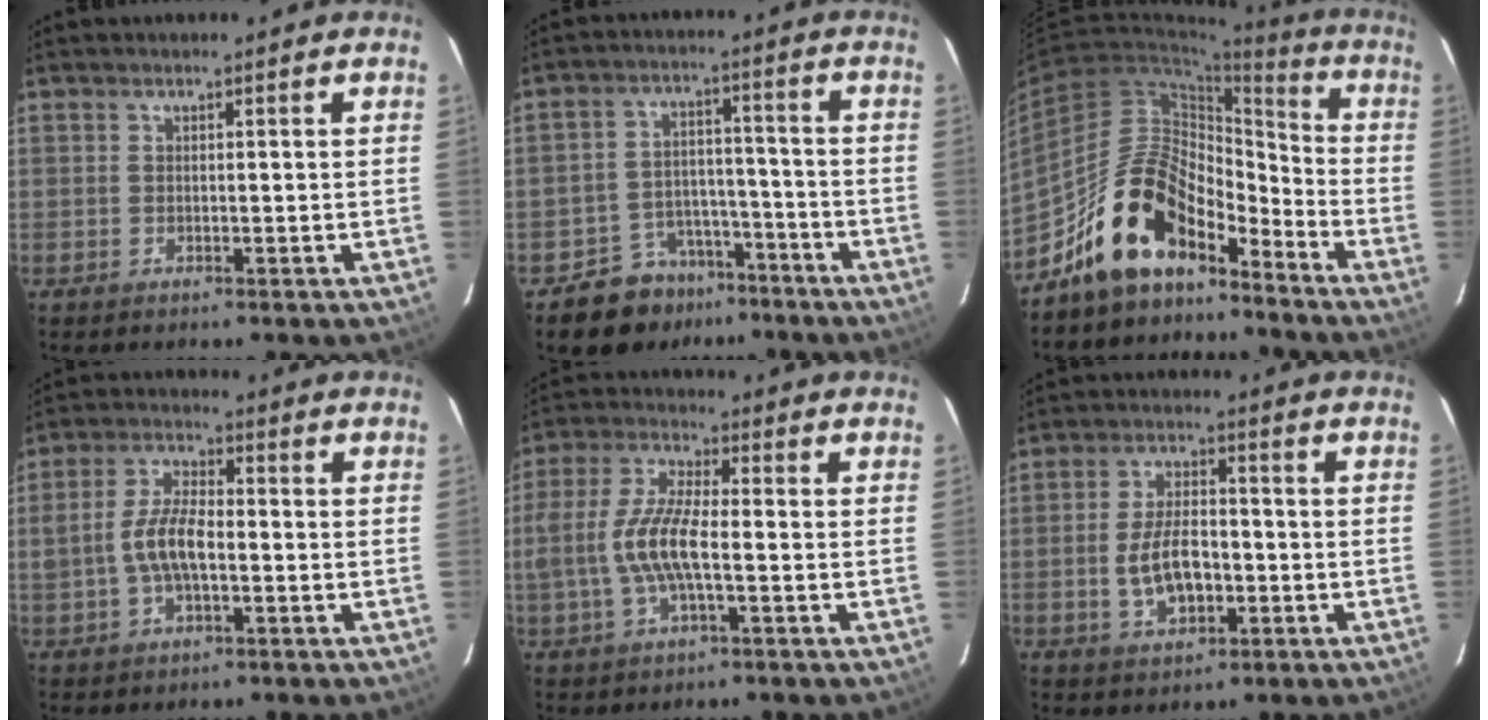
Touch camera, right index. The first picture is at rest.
{"total": 9.1, "force": [-6.7, 6.0, 1.3], "torque": [-0.034, 0.033, -0.092]}
{"total": 14.8, "force": [-11.5, 6.4, 6.6], "torque": [-0.124, 0.038, -0.203]}
{"total": 7.7, "force": [-1.4, 3.4, 6.8], "torque": [-0.136, 0.009, -0.024]}
{"total": 10.7, "force": [-2.0, 3.3, 10.0], "torque": [-0.216, 0.003, -0.040]}
{"total": 8.7, "force": [-2.1, 4.5, 7.1], "torque": [-0.141, 0.003, -0.028]}